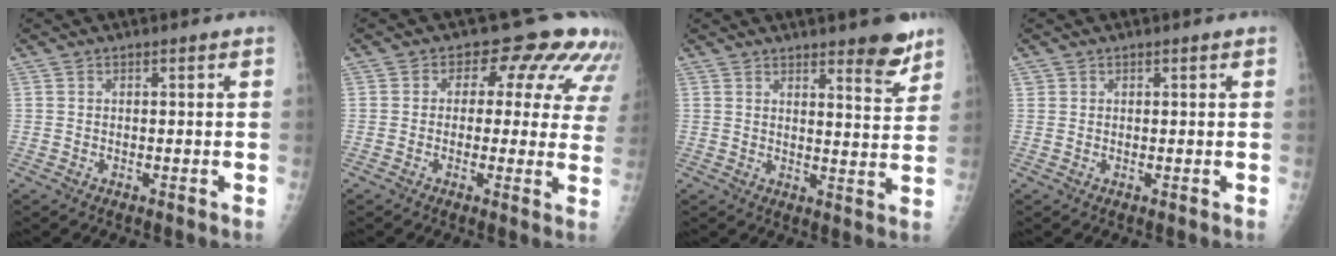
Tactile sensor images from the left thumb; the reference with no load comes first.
{"total": 12.4, "force": [6.8, 7.6, 7.1], "torque": [-0.031, -0.015, 0.055]}
{"total": 7.5, "force": [5.3, 1.6, 5.1], "torque": [-0.050, -0.037, 0.070]}
{"total": 0.5, "force": [0.3, 0.3, 0.2], "torque": [0.000, -0.002, 0.005]}